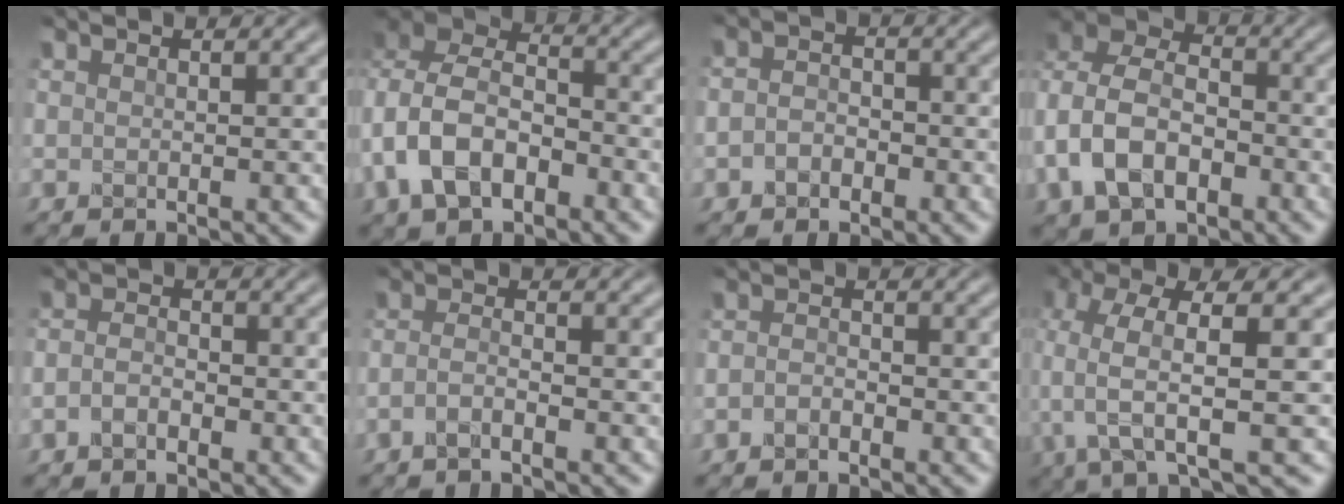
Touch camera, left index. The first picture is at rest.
{"total": 9.3, "force": [-2.8, 6.4, 6.1], "torque": [-0.131, 0.003, -0.060]}
{"total": 1.7, "force": [-0.8, 1.3, 0.7], "torque": [-0.018, 0.005, -0.020]}
{"total": 8.8, "force": [-2.0, 6.5, 5.5], "torque": [-0.130, 0.003, -0.050]}
{"total": 1.4, "force": [-0.9, 0.8, 0.9], "torque": [-0.022, 0.005, -0.021]}
{"total": 1.4, "force": [-1.0, 0.3, 1.0], "torque": [-0.020, 0.004, -0.026]}
{"total": 0.9, "force": [-0.7, 0.3, 0.4], "torque": [-0.013, 0.004, -0.016]}
{"total": 7.0, "force": [-0.1, 1.9, 6.7], "torque": [-0.134, 0.003, -0.005]}